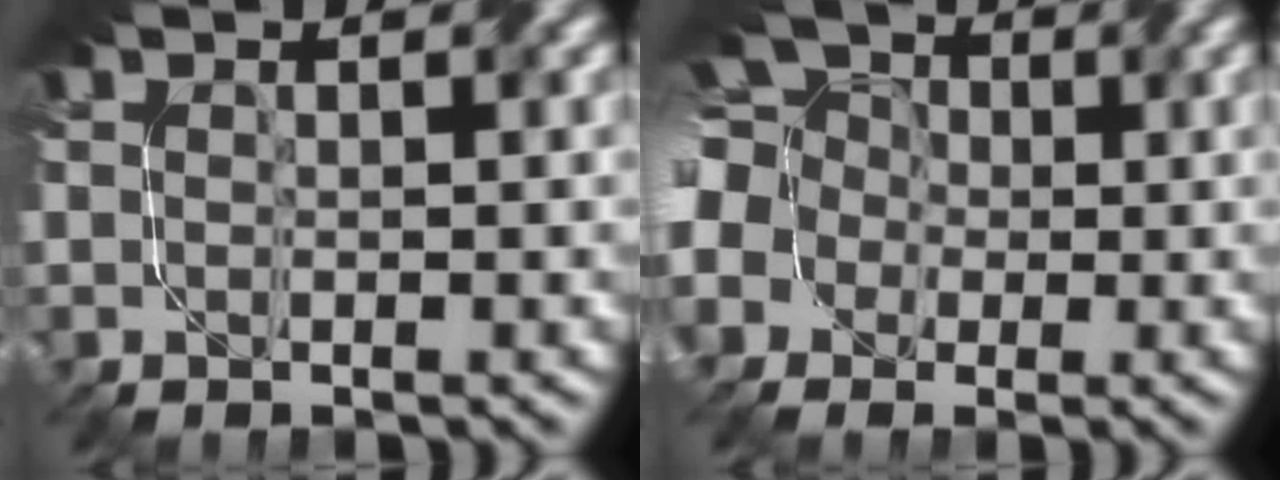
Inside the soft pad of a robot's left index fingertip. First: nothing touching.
{"total": 11.4, "force": [-0.5, 9.7, 5.9], "torque": [-0.154, 0.020, -0.053]}